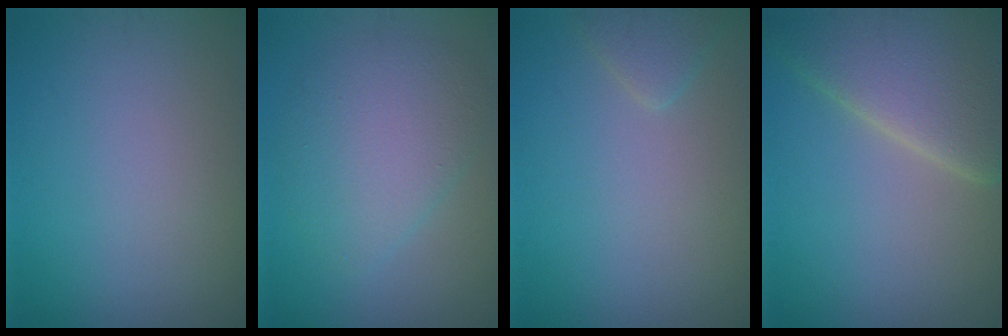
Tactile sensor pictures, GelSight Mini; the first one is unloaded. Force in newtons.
{"total": 4.6, "press": 4.6, "slide": 0.2}
{"total": 1.4, "press": 1.4, "slide": 0.1}
{"total": 8.7, "press": 8.7, "slide": 0.7}